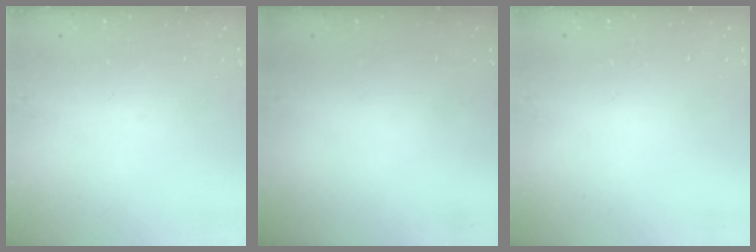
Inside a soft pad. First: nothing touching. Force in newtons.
{"total": 0.0}
{"total": 2.6, "press": 2.6, "slide": 0.2}